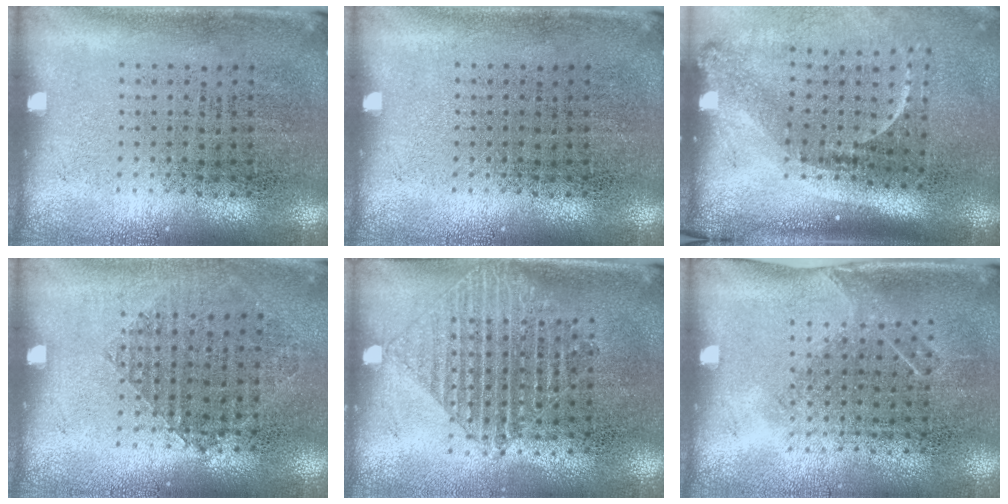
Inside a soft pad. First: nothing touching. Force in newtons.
{"total": 0.0}
{"total": 2.3, "press": 1.5, "slide": 1.7}
{"total": 0.9, "press": 0.9, "slide": 0.4}
{"total": 1.3, "press": 1.1, "slide": 0.6}
{"total": 1.1, "press": 0.8, "slide": 0.7}